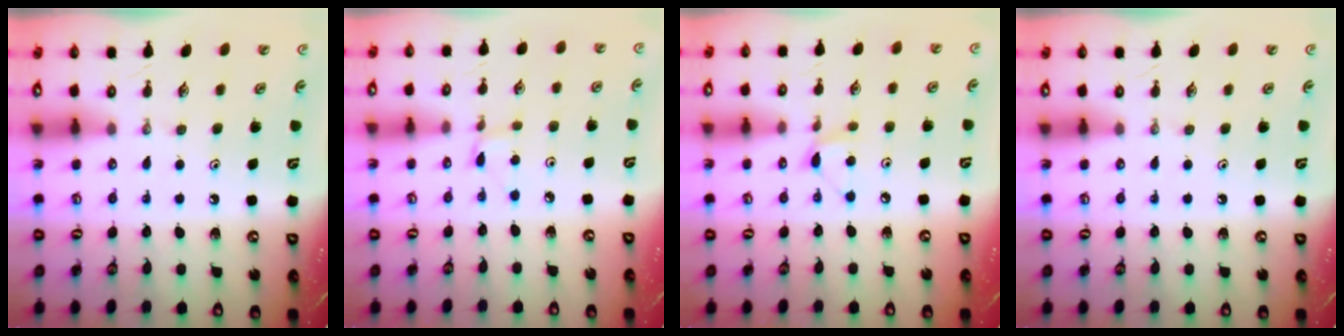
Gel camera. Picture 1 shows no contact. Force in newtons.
{"total": 1.9, "press": 1.9, "slide": 0.2}
{"total": 6.4, "press": 6.4, "slide": 0.4}
{"total": 0.0}